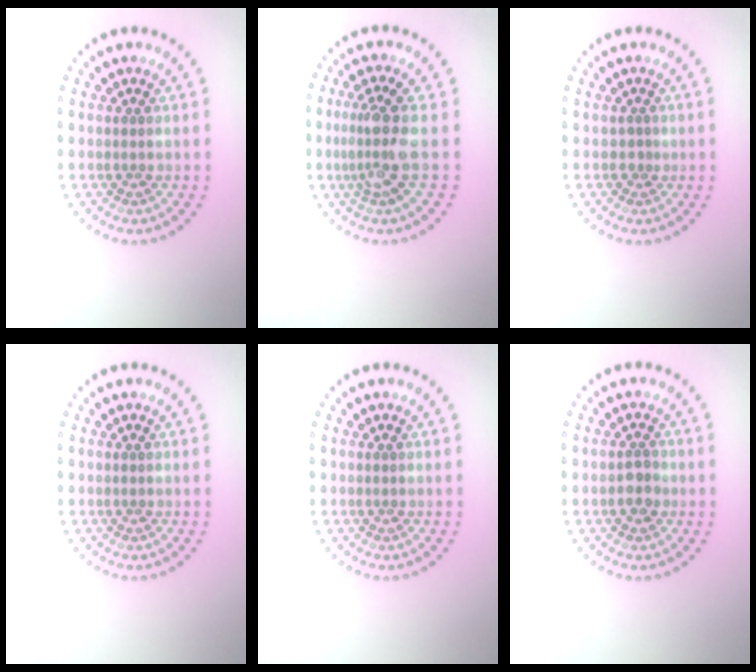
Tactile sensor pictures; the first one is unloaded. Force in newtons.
{"total": 3.4, "press": 2.6, "slide": 2.2}
{"total": 0.7, "press": 0.4, "slide": 0.6}
{"total": 0.0}
{"total": 0.0}
{"total": 1.7, "press": 1.7, "slide": 0.4}